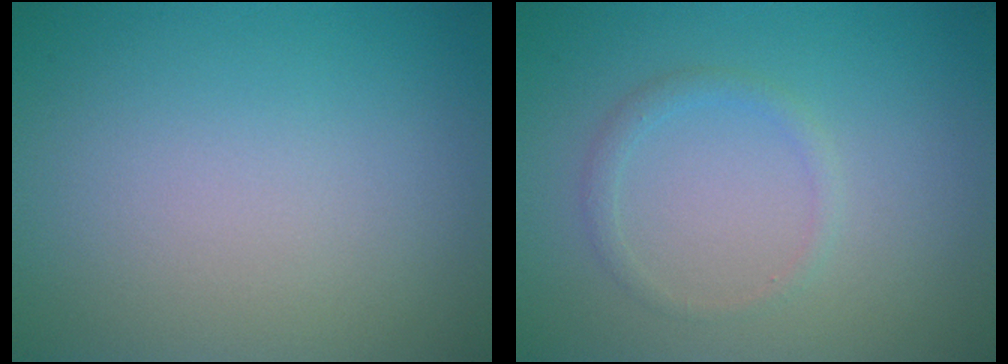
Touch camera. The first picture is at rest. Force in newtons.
{"total": 1.2, "press": 1.1, "slide": 0.1}